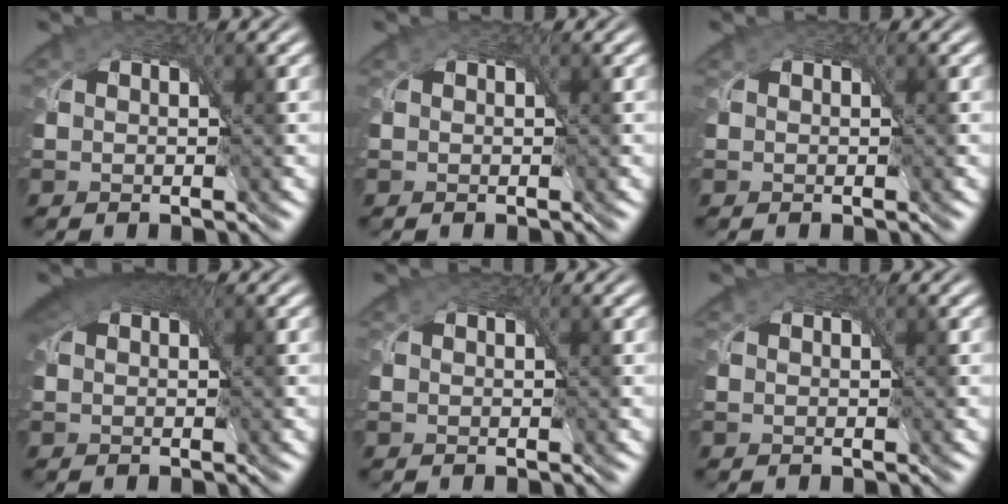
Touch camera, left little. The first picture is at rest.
{"total": 0.0}
{"total": 0.0}
{"total": 5.6, "force": [3.3, 2.7, 3.7], "torque": [-0.061, 0.020, 0.038]}
{"total": 0.0}
{"total": 0.0}